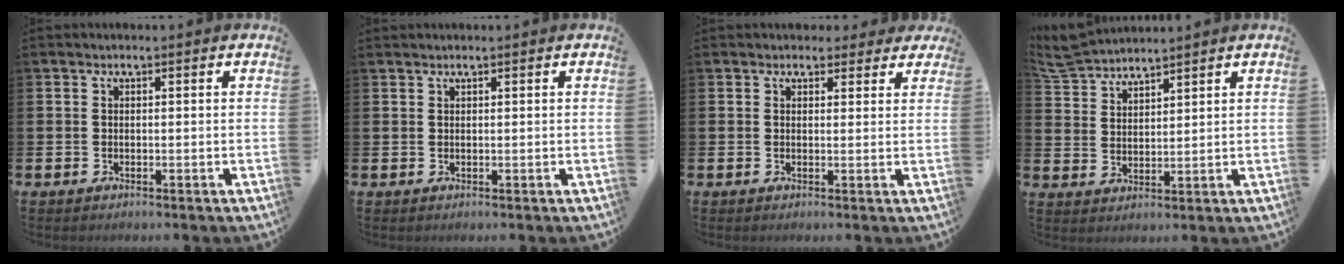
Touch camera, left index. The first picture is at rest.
{"total": 0.7, "force": [0.7, 0.1, 0.0], "torque": [0.008, -0.002, 0.011]}
{"total": 2.3, "force": [2.0, 1.2, -0.1], "torque": [0.016, -0.007, 0.031]}
{"total": 5.1, "force": [5.1, 0.5, 0.3], "torque": [-0.031, -0.020, 0.096]}